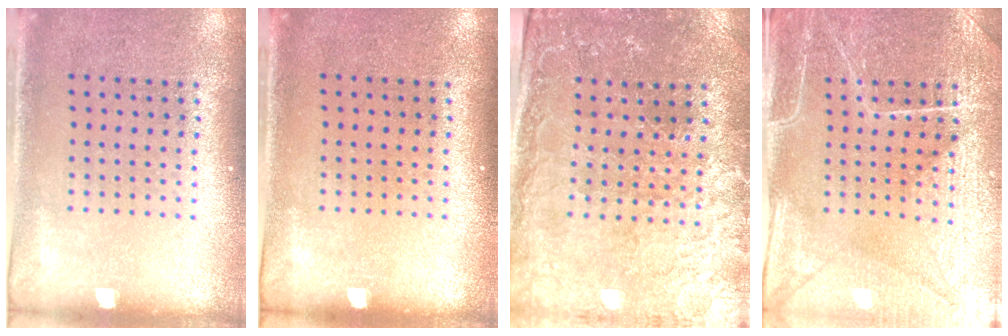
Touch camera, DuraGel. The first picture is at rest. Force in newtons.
{"total": 0.0}
{"total": 1.5, "press": 1.4, "slide": 0.5}
{"total": 4.3, "press": 4.2, "slide": 1.1}